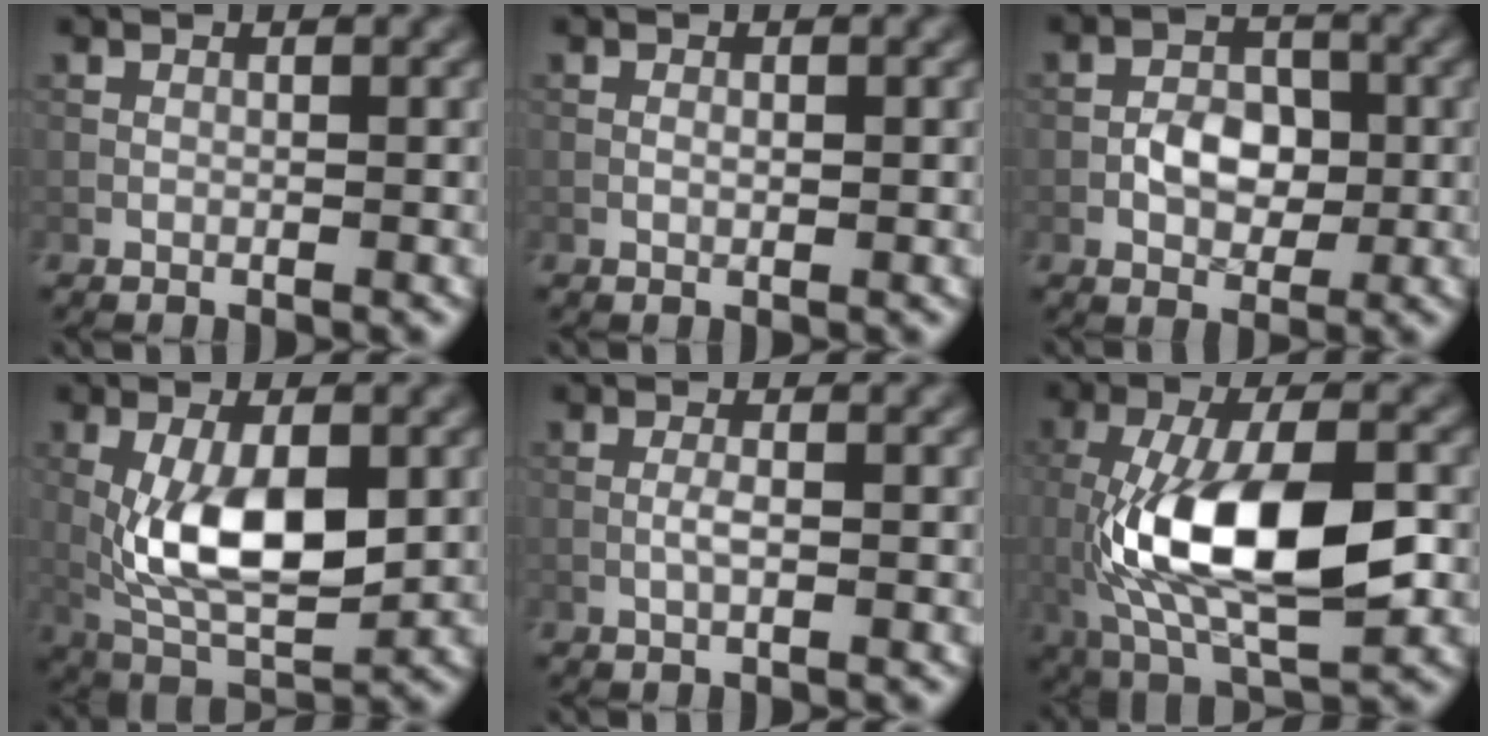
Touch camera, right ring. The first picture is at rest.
{"total": 0.5, "force": [-0.1, 0.2, 0.5], "torque": [-0.009, 0.000, -0.001]}
{"total": 3.3, "force": [-0.7, 2.3, 2.3], "torque": [-0.035, 0.002, -0.014]}
{"total": 8.5, "force": [-0.3, 3.6, 7.7], "torque": [-0.156, -0.006, 0.001]}
{"total": 1.2, "force": [-0.3, 0.2, 1.1], "torque": [-0.022, 0.001, -0.008]}
{"total": 11.8, "force": [-1.8, 4.9, 10.6], "torque": [-0.197, 0.000, -0.032]}